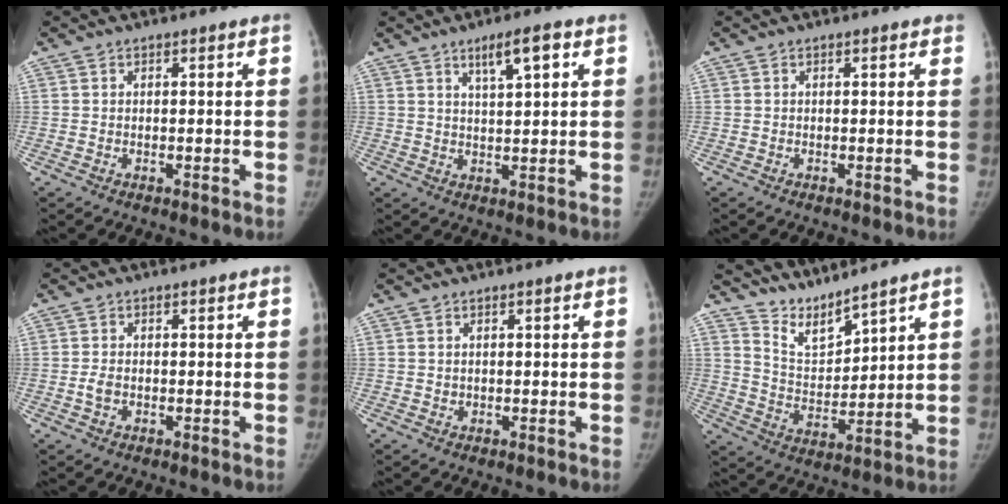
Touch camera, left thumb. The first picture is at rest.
{"total": 5.7, "force": [3.0, 1.1, 4.7], "torque": [-0.072, -0.010, 0.051]}
{"total": 0.5, "force": [0.4, 0.3, 0.2], "torque": [-0.001, 0.000, 0.000]}
{"total": 2.1, "force": [-0.5, 1.4, 1.4], "torque": [-0.024, 0.006, -0.010]}
{"total": 0.5, "force": [0.2, 0.5, 0.1], "torque": [0.007, 0.001, 0.002]}
{"total": 7.4, "force": [7.1, 0.9, 1.8], "torque": [-0.027, -0.061, 0.150]}